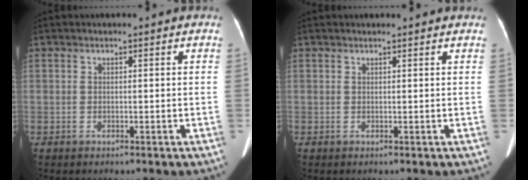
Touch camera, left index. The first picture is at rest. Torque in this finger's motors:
{"motor_torque": [-0.27, -0.28, -0.35, -0.05]}